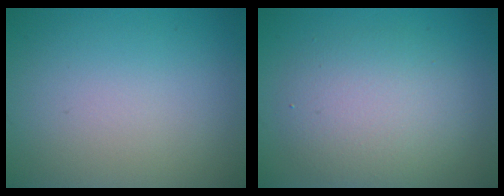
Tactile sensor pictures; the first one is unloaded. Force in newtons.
{"total": 4.9, "press": 4.9, "slide": 0.2}